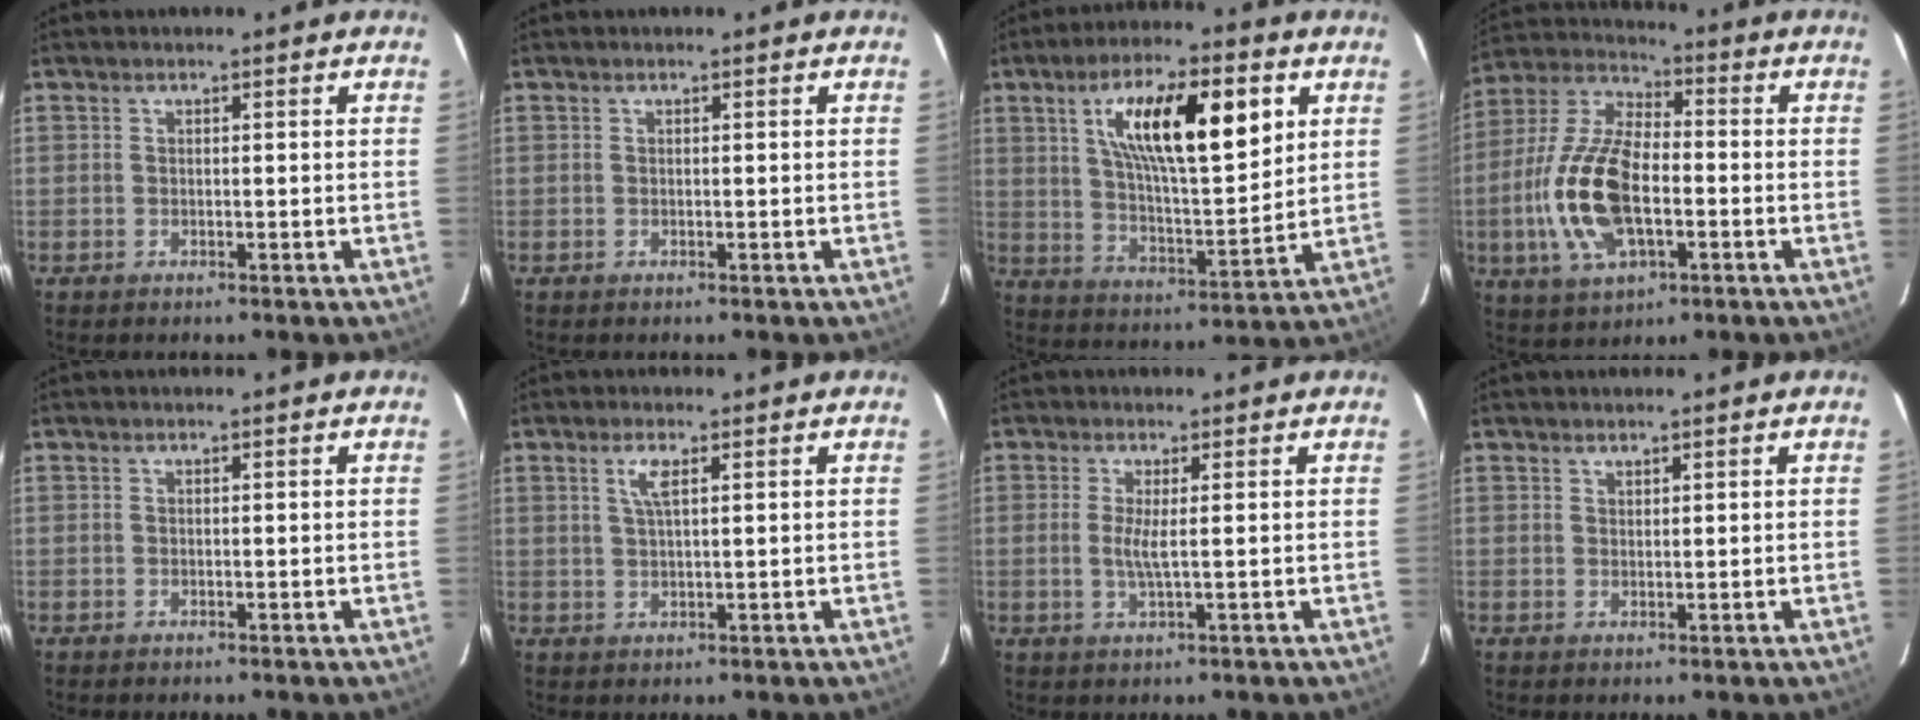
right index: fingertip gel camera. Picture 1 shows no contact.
{"total": 0.0}
{"total": 18.9, "force": [7.1, 6.0, 16.5], "torque": [-0.272, 0.012, 0.121]}
{"total": 17.0, "force": [-3.6, 8.1, 14.5], "torque": [-0.314, 0.001, -0.067]}
{"total": 0.0}
{"total": 3.0, "force": [1.4, 0.6, 2.6], "torque": [-0.052, 0.003, 0.026]}
{"total": 2.9, "force": [0.2, -0.1, 2.9], "torque": [-0.060, -0.006, 0.000]}
{"total": 0.9, "force": [0.9, 0.3, 0.1], "torque": [-0.003, 0.002, 0.017]}